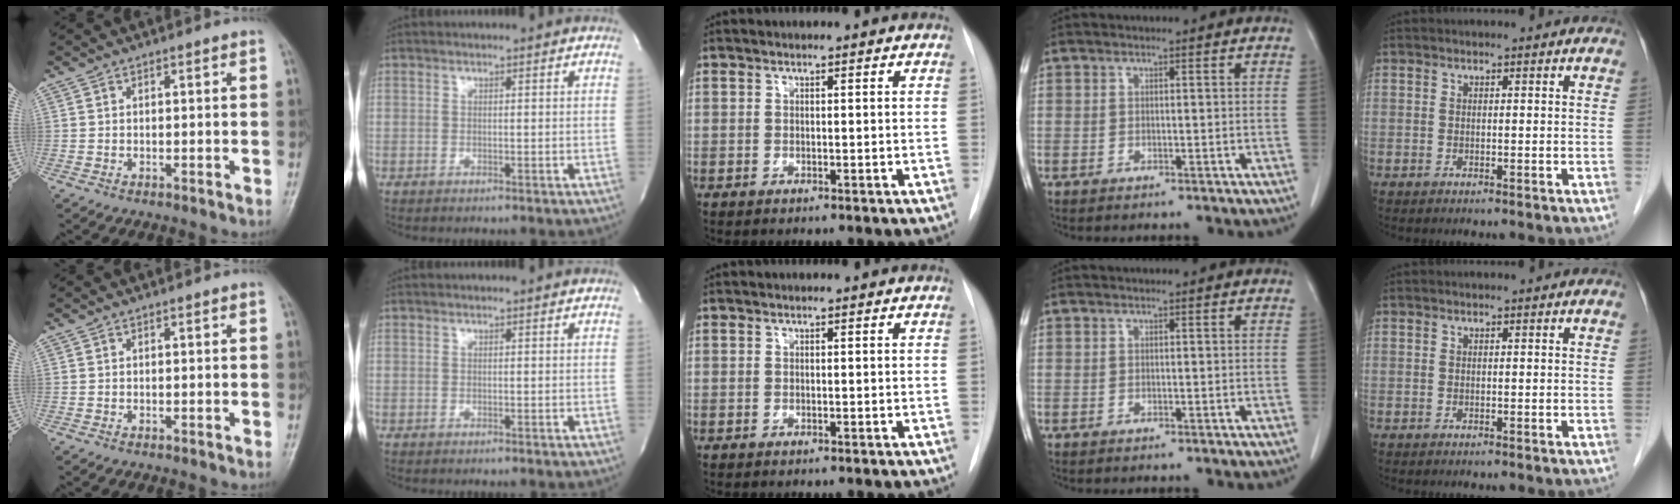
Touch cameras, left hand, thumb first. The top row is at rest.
{}